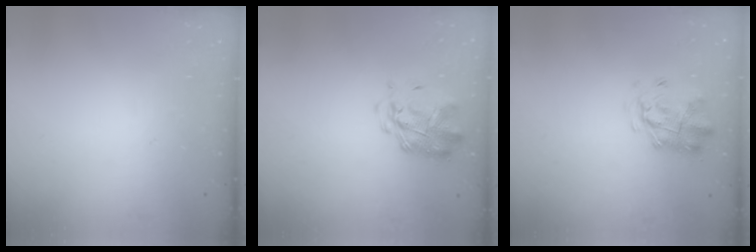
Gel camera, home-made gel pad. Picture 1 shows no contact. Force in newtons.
{"total": 2.9, "press": 2.8, "slide": 0.8}
{"total": 2.9, "press": 2.9, "slide": 0.7}